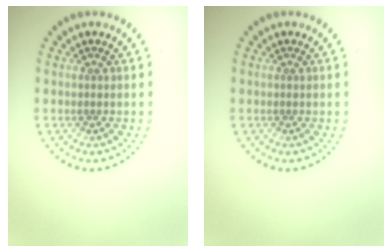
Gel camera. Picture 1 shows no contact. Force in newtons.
{"total": 0.0}